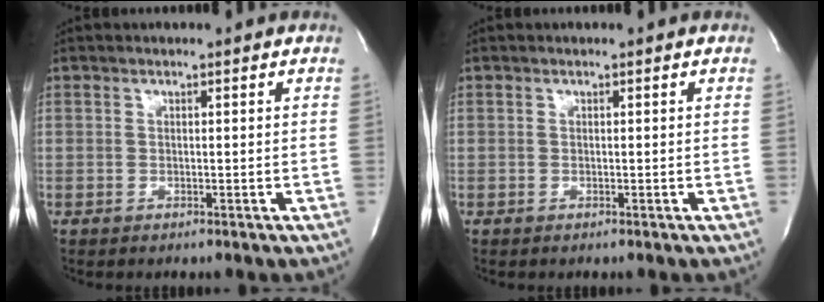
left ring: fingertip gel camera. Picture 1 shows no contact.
{"total": 0.0}